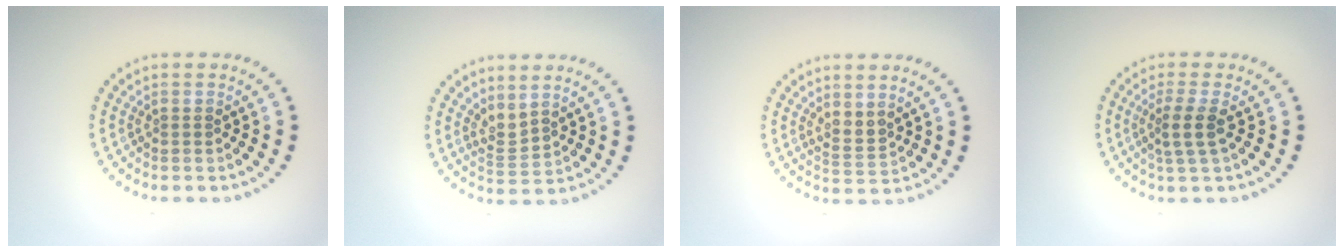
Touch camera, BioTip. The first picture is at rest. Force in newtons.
{"total": 2.1, "press": 1.4, "slide": 1.5}
{"total": 1.9, "press": 1.3, "slide": 1.4}
{"total": 2.5, "press": 2.0, "slide": 1.5}